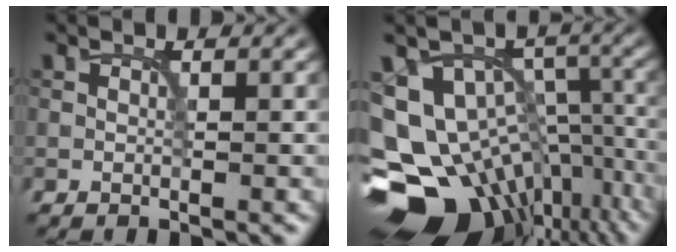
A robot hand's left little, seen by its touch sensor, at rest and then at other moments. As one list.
[{"total": 16.5, "force": [-7.5, 11.6, 8.9], "torque": [-0.170, -0.016, -0.082]}]